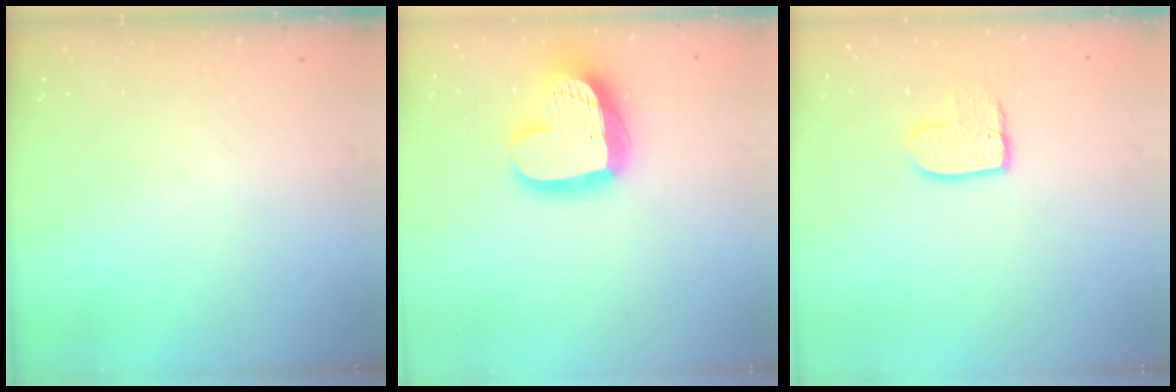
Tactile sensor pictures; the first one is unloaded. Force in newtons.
{"total": 19.1, "press": 19.0, "slide": 2.0}
{"total": 8.4, "press": 8.4, "slide": 0.6}